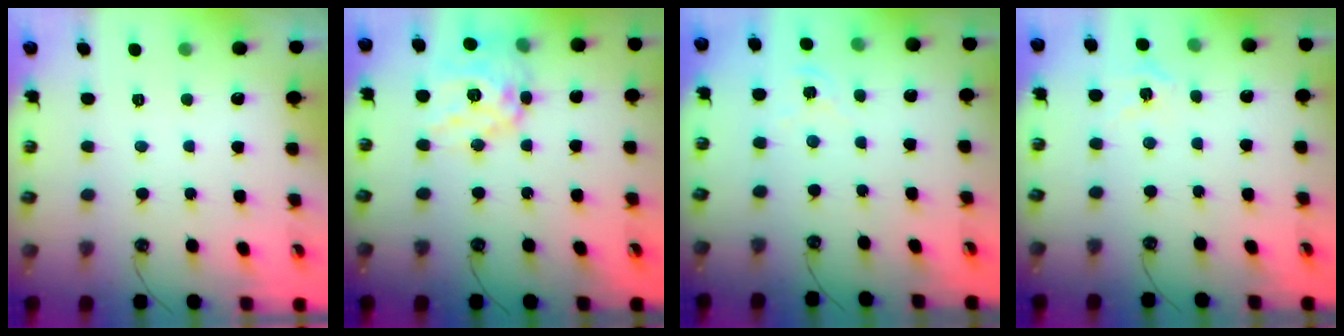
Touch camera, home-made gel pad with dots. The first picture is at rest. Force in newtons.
{"total": 15.3, "press": 15.2, "slide": 1.4}
{"total": 2.2, "press": 2.2, "slide": 0.3}
{"total": 6.4, "press": 6.3, "slide": 0.6}